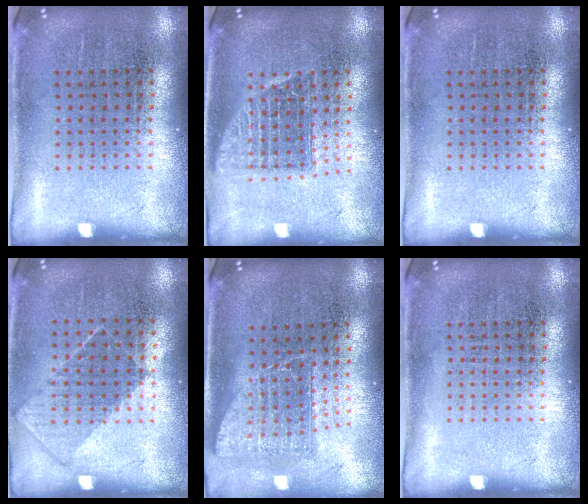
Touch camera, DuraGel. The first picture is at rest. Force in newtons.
{"total": 1.4, "press": 1.1, "slide": 0.8}
{"total": 0.0}
{"total": 0.9, "press": 0.7, "slide": 0.5}
{"total": 1.5, "press": 1.2, "slide": 0.9}
{"total": 0.0}